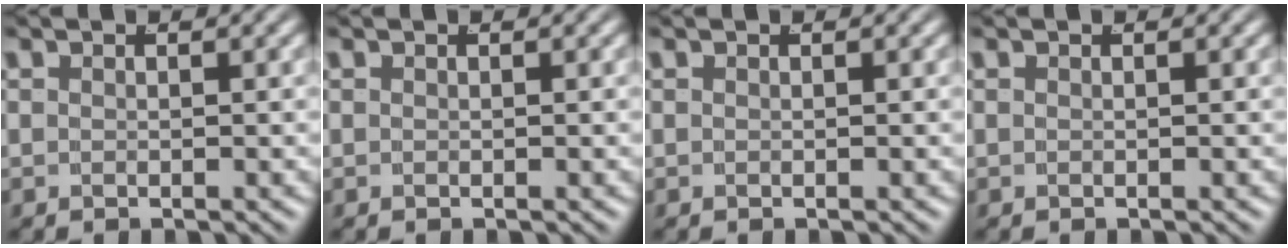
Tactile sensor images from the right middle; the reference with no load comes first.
{"total": 0.0}
{"total": 0.0}
{"total": 0.0}